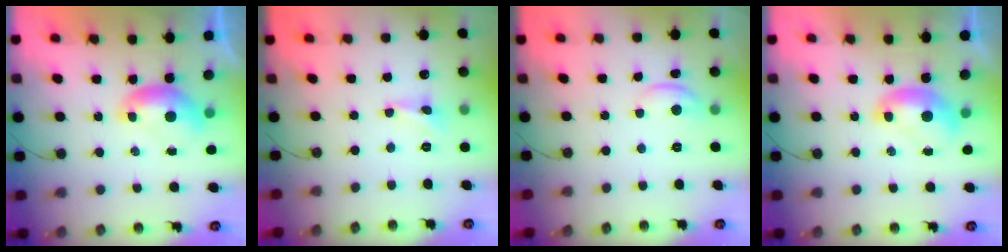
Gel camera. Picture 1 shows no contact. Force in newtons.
{"total": 1.7, "press": 1.6, "slide": 0.5}
{"total": 3.0, "press": 3.0, "slide": 0.4}
{"total": 1.5, "press": 1.5, "slide": 0.1}